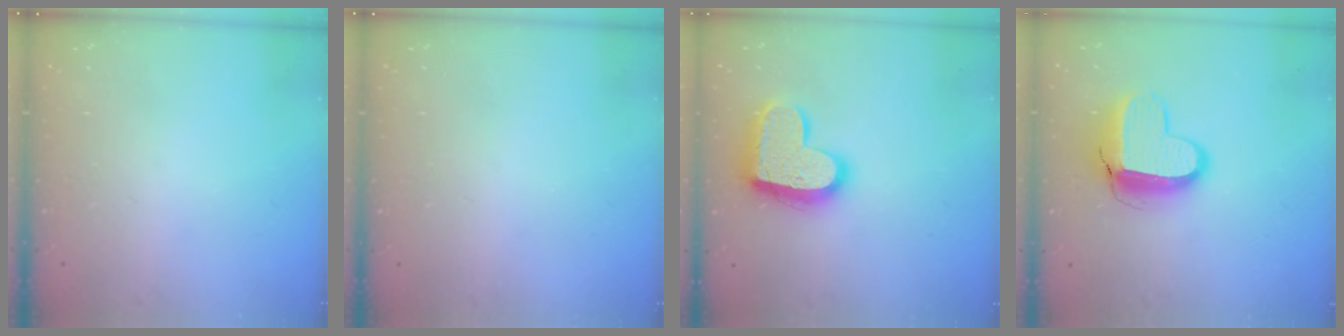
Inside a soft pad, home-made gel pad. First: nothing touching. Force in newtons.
{"total": 0.6, "press": 0.6, "slide": 0.2}
{"total": 17.6, "press": 17.5, "slide": 1.3}
{"total": 12.8, "press": 12.8, "slide": 1.0}